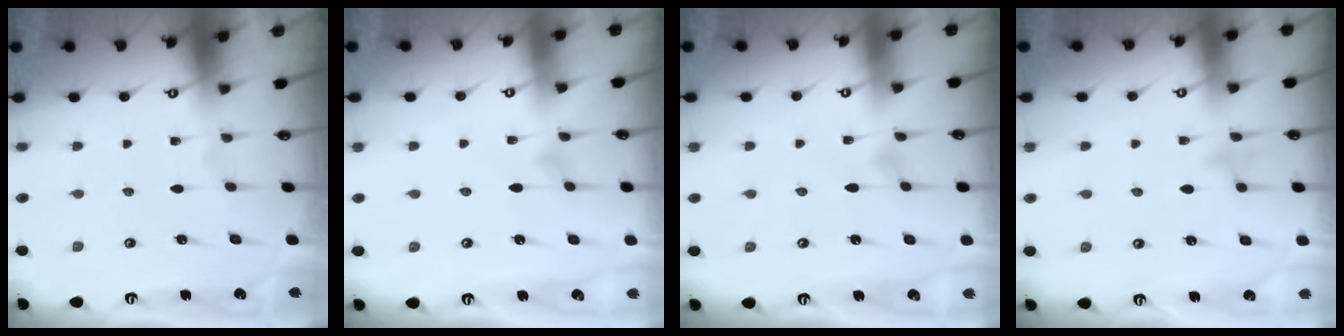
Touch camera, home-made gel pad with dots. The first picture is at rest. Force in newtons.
{"total": 3.8, "press": 3.8, "slide": 0.2}
{"total": 3.8, "press": 3.8, "slide": 0.2}
{"total": 6.6, "press": 6.6, "slide": 0.6}